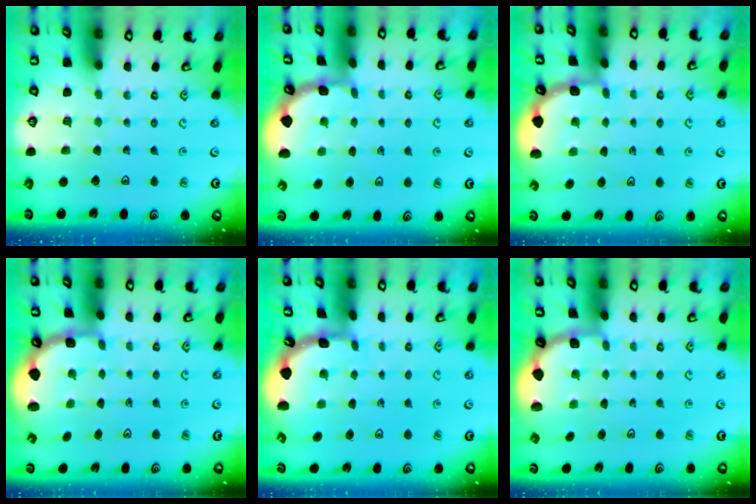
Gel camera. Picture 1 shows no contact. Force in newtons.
{"total": 1.6, "press": 1.6, "slide": 0.1}
{"total": 2.0, "press": 2.0, "slide": 0.1}
{"total": 2.9, "press": 1.8, "slide": 2.3}
{"total": 1.6, "press": 1.6, "slide": 0.3}
{"total": 1.8, "press": 1.6, "slide": 0.7}